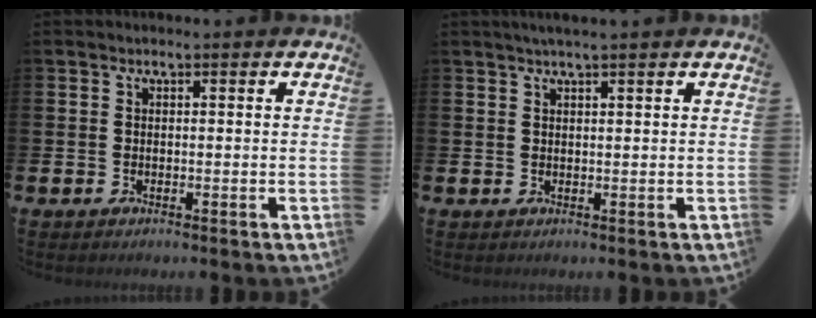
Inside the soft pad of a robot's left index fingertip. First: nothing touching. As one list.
[{"total": 1.6, "force": [1.4, -0.1, 0.8], "torque": [-0.008, -0.001, 0.024]}]